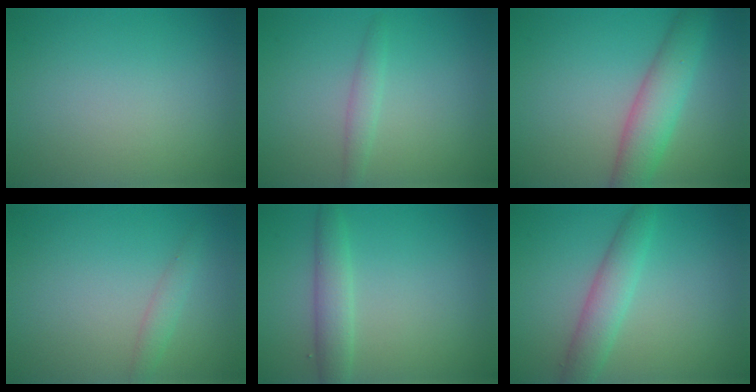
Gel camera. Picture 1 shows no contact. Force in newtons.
{"total": 1.3, "press": 1.3, "slide": 0.1}
{"total": 4.8, "press": 4.8, "slide": 0.2}
{"total": 1.4, "press": 1.4, "slide": 0.0}
{"total": 2.5, "press": 2.5, "slide": 0.2}
{"total": 3.2, "press": 3.2, "slide": 0.1}